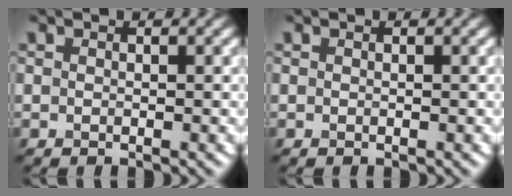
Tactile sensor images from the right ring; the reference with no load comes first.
{"total": 0.0}